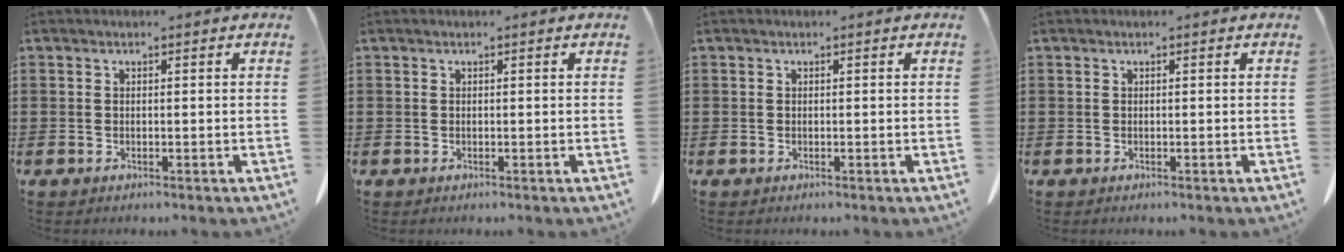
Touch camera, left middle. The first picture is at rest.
{"total": 0.0}
{"total": 0.0}
{"total": 0.0}